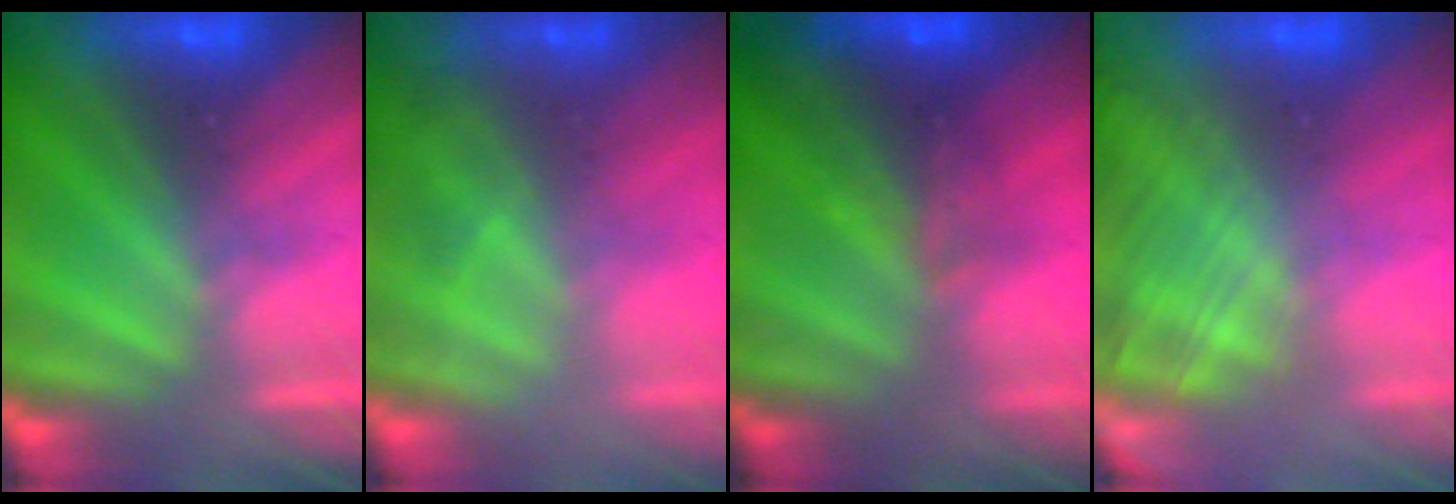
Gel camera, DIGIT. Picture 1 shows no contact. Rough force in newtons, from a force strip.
{"total": 2.4}
{"total": 8.1}
{"total": 2.9}